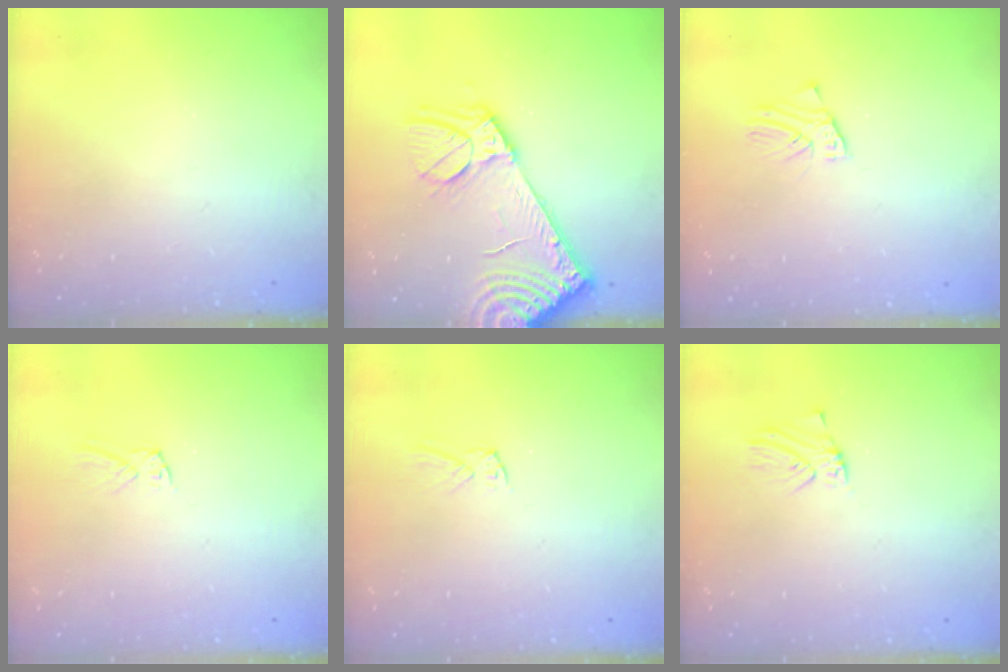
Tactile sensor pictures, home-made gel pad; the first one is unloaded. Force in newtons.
{"total": 15.6, "press": 15.0, "slide": 3.9}
{"total": 1.6, "press": 1.6, "slide": 0.2}
{"total": 2.2, "press": 2.2, "slide": 0.1}
{"total": 2.2, "press": 2.2, "slide": 0.1}
{"total": 0.0}